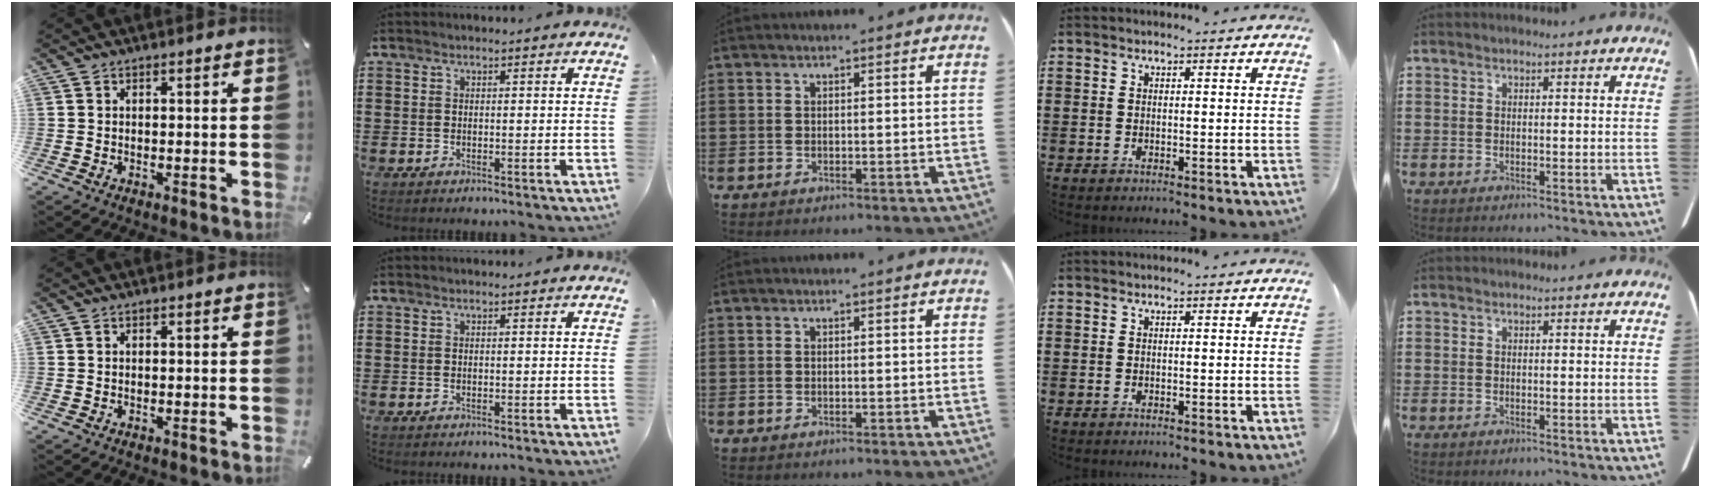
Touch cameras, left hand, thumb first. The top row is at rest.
{}